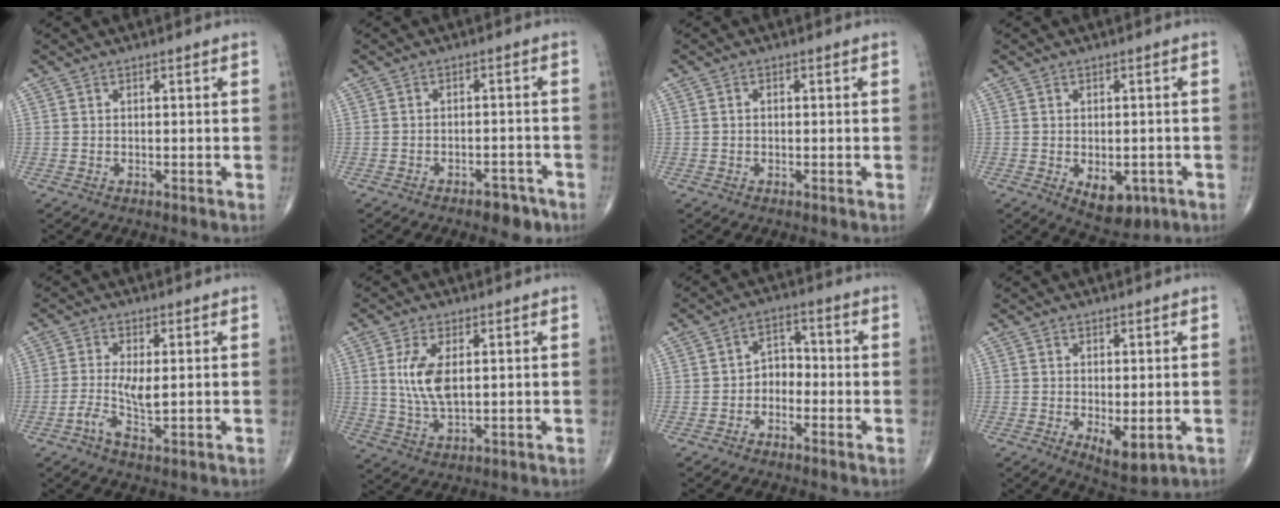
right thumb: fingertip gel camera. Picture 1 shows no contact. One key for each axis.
{"total": 4.4, "fx": -3.1, "fy": 2.1, "fz": 2.3, "tx": -0.017, "ty": 0.019, "tz": -0.041}
{"total": 0.7, "fx": 0.0, "fy": 0.5, "fz": 0.4, "tx": -0.006, "ty": 0.003, "tz": -0.003}
{"total": 6.9, "fx": -2.3, "fy": 4.1, "fz": 5.0, "tx": -0.049, "ty": 0.003, "tz": -0.019}
{"total": 4.3, "fx": -0.5, "fy": 1.3, "fz": 4.1, "tx": -0.086, "ty": 0.001, "tz": -0.013}
{"total": 7.6, "fx": 1.5, "fy": 3.4, "fz": 6.6, "tx": -0.141, "ty": -0.009, "tz": 0.033}
{"total": 4.3, "fx": -1.7, "fy": 3.2, "fz": 2.3, "tx": -0.015, "ty": 0.030, "tz": -0.043}
{"total": 5.4, "fx": -1.2, "fy": 2.3, "fz": 4.7, "tx": -0.068, "ty": -0.017, "tz": -0.010}